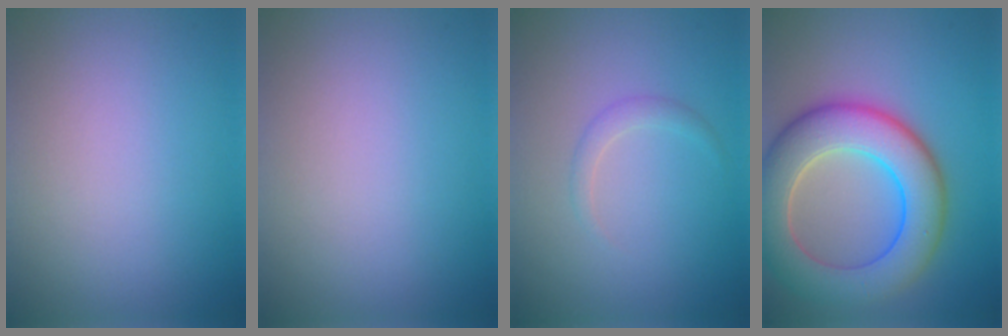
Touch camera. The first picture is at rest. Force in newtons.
{"total": 0.0}
{"total": 0.7, "press": 0.7, "slide": 0.1}
{"total": 9.5, "press": 9.5, "slide": 0.7}